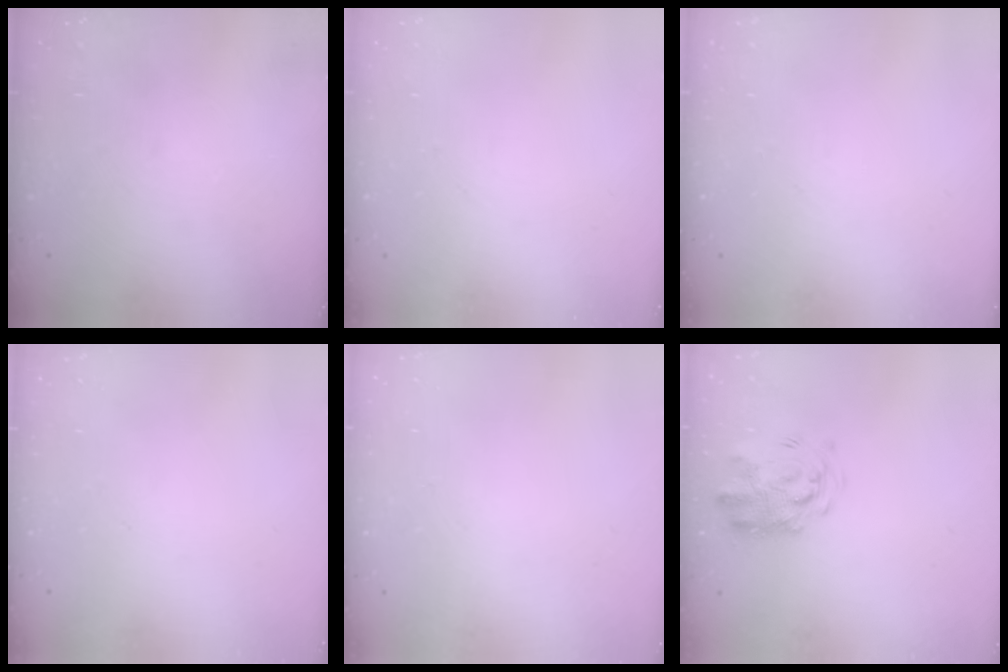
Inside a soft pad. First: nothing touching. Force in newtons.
{"total": 0.0}
{"total": 0.0}
{"total": 0.0}
{"total": 1.9, "press": 1.9, "slide": 0.2}
{"total": 4.1, "press": 4.0, "slide": 1.0}